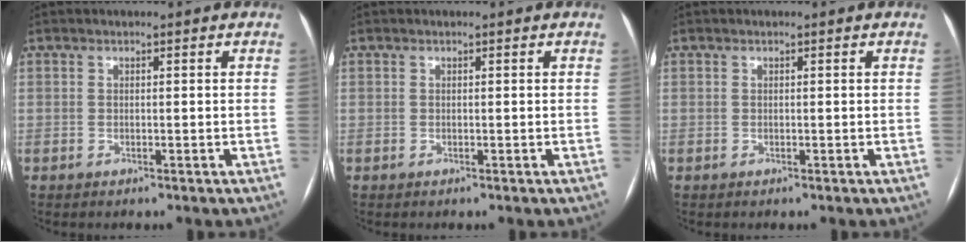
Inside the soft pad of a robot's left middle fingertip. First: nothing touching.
{"total": 0.0}
{"total": 0.0}